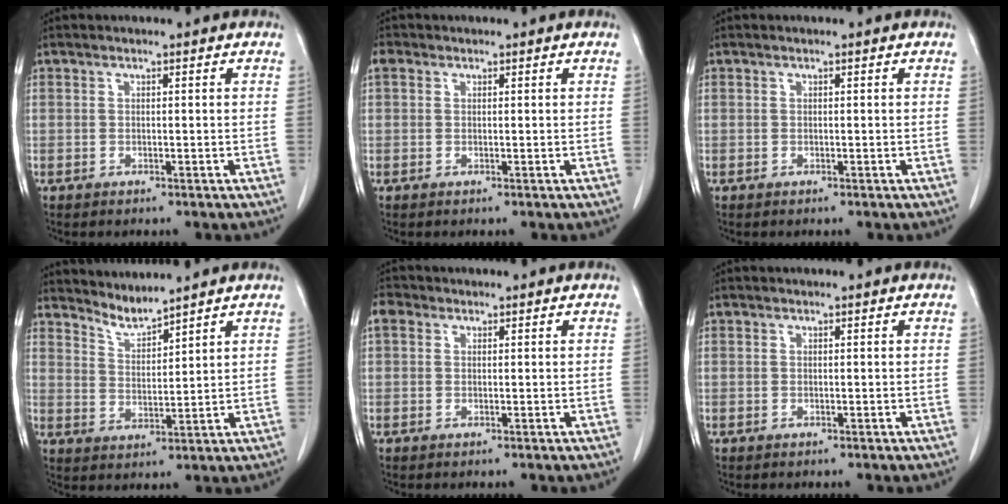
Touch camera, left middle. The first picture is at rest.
{"total": 1.0, "force": [0.4, 0.8, 0.3], "torque": [-0.008, 0.014, 0.006]}
{"total": 0.0}
{"total": 3.8, "force": [3.7, -0.6, 0.1], "torque": [-0.007, -0.011, 0.077]}
{"total": 1.8, "force": [0.7, 1.5, 0.8], "torque": [-0.017, 0.016, 0.010]}
{"total": 0.0}